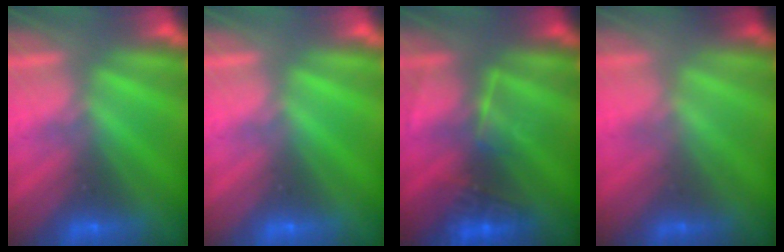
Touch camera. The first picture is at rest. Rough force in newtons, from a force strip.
{"total": 0.0}
{"total": 2.7}
{"total": 1.7}